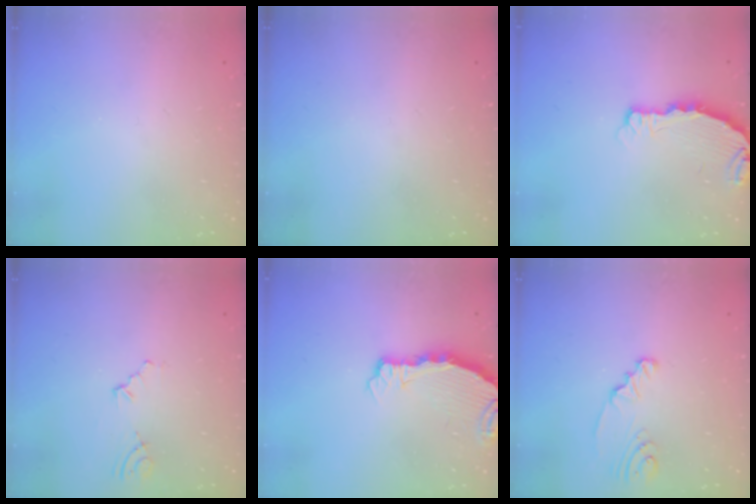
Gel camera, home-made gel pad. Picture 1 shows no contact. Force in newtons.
{"total": 0.0}
{"total": 4.2, "press": 4.2, "slide": 0.4}
{"total": 3.0, "press": 2.2, "slide": 2.0}
{"total": 3.8, "press": 3.8, "slide": 0.4}
{"total": 2.3, "press": 2.3, "slide": 0.3}